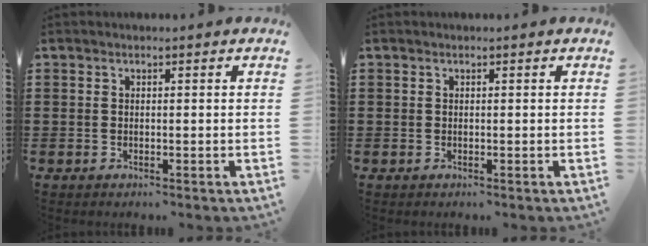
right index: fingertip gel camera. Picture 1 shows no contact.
{"total": 0.0}